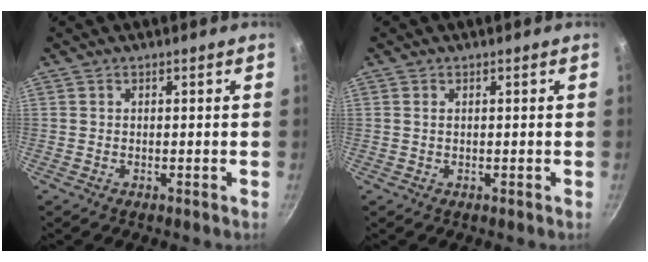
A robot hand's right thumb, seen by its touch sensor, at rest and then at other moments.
{"total": 0.7, "force": [0.2, 0.5, 0.5], "torque": [-0.010, 0.001, 0.004]}